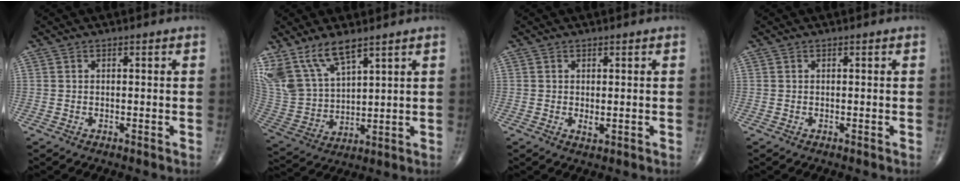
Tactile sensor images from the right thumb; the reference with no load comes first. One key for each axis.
{"total": 14.7, "fx": 10.1, "fy": 6.0, "fz": 8.8, "tx": -0.176, "ty": -0.035, "tz": 0.217}
{"total": 1.1, "fx": 0.1, "fy": 0.6, "fz": 1.0, "tx": -0.014, "ty": -0.005, "tz": 0.003}
{"total": 0.0}